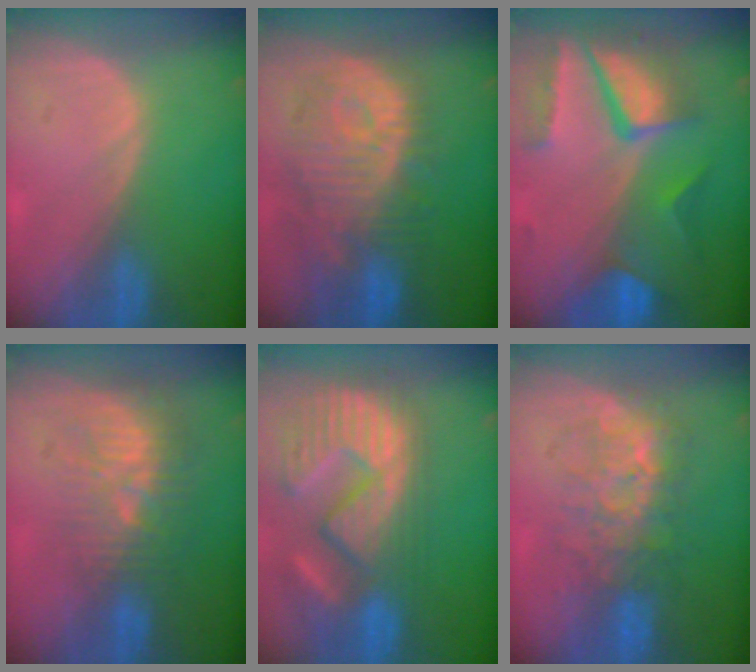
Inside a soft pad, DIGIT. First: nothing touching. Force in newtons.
{"total": 12.0, "press": 10.9, "slide": 5.0}
{"total": 10.4, "press": 8.8, "slide": 5.6}
{"total": 9.8, "press": 8.6, "slide": 4.7}
{"total": 14.6, "press": 12.4, "slide": 7.8}
{"total": 8.0, "press": 7.7, "slide": 2.0}